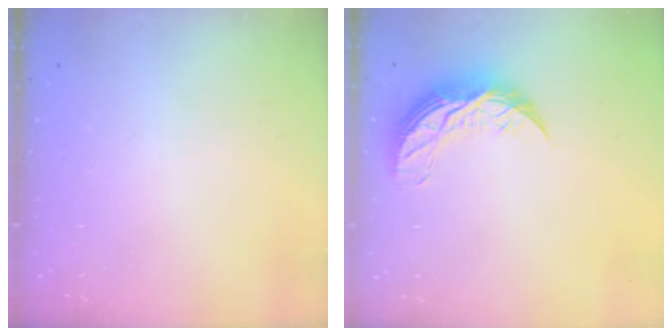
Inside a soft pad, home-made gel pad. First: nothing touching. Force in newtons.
{"total": 9.7, "press": 9.7, "slide": 0.5}